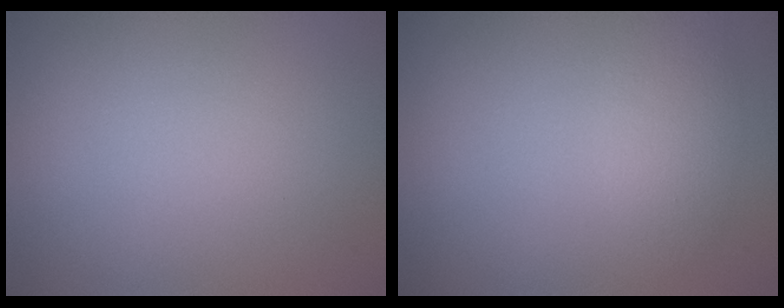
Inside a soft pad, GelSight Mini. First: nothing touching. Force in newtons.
{"total": 2.5, "press": 2.5, "slide": 0.1}